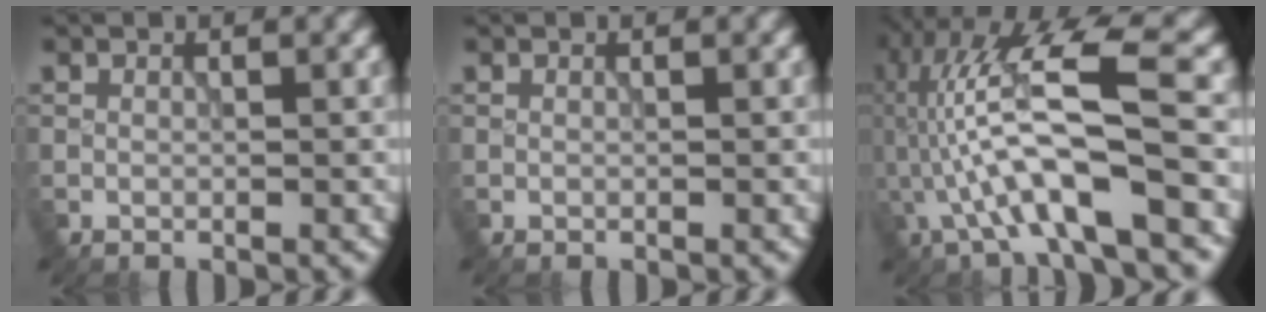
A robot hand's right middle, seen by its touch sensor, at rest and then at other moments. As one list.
[{"total": 0.0}, {"total": 9.8, "force": [-1.7, 1.9, 9.4], "torque": [-0.185, 0.024, -0.033]}]